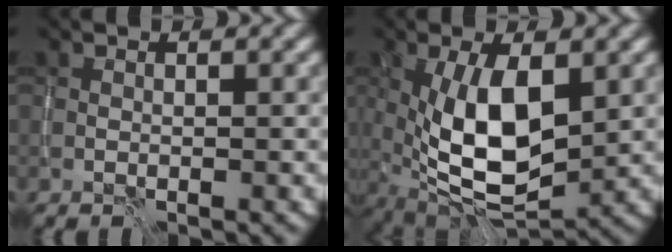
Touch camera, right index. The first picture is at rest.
{"total": 10.0, "force": [-0.1, 4.6, 8.9], "torque": [-0.167, -0.010, -0.001]}